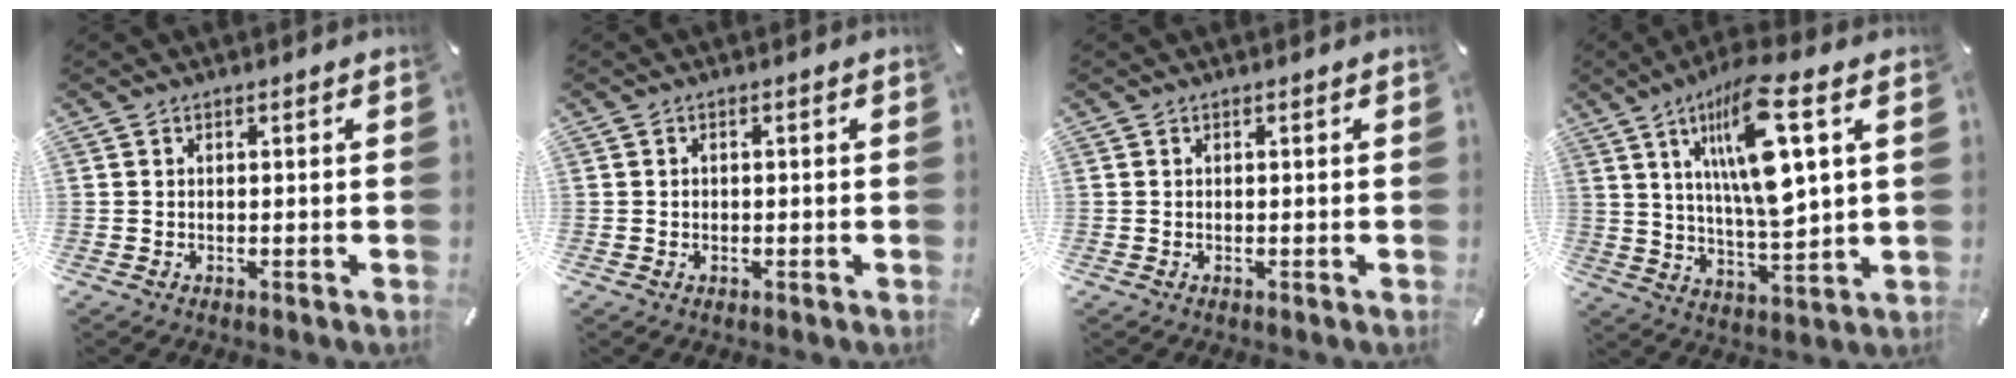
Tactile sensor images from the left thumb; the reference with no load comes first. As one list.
[{"total": 0.6, "force": [-0.2, 0.6, 0.2], "torque": [-0.004, 0.004, -0.005]}, {"total": 0.0}, {"total": 16.5, "force": [6.9, 4.2, 14.4], "torque": [-0.286, -0.028, 0.104]}]